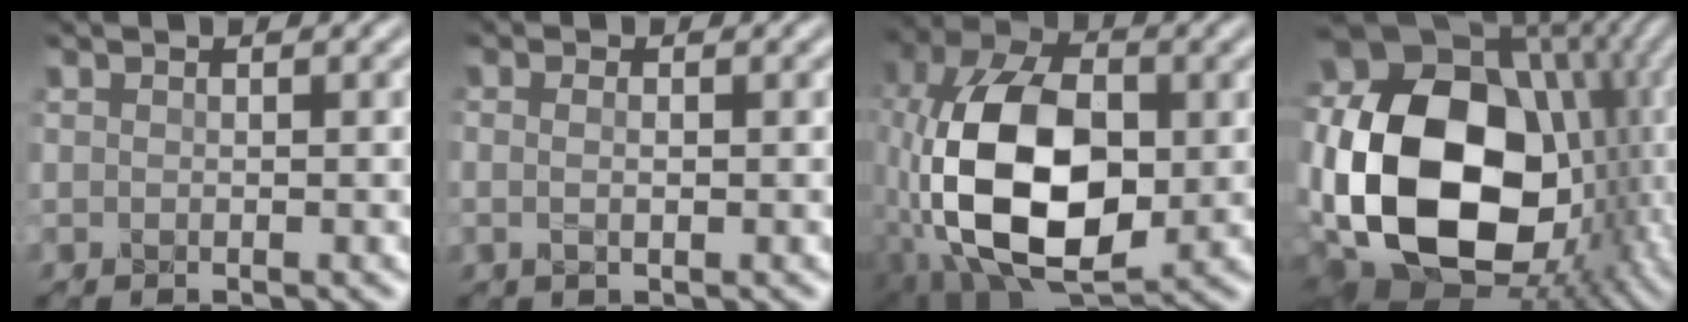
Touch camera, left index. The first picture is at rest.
{"total": 0.9, "force": [-0.3, 0.2, 0.8], "torque": [-0.019, 0.000, -0.004]}
{"total": 13.8, "force": [-2.4, 8.1, 10.9], "torque": [-0.222, -0.003, -0.056]}
{"total": 20.4, "force": [-0.9, 15.0, 13.8], "torque": [-0.308, -0.023, -0.001]}